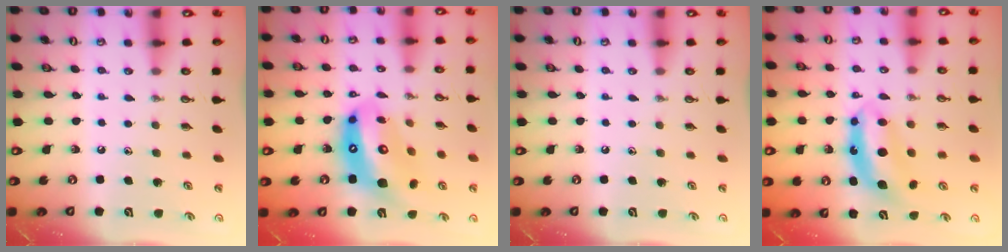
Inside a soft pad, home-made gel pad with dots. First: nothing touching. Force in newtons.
{"total": 18.3, "press": 18.1, "slide": 2.8}
{"total": 0.0}
{"total": 7.5, "press": 7.5, "slide": 0.3}